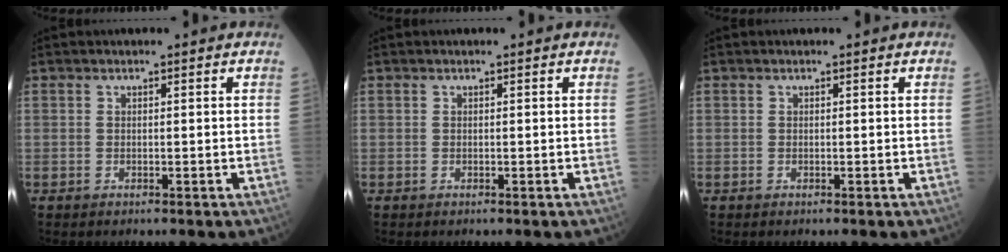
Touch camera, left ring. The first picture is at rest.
{"total": 0.0}
{"total": 0.0}